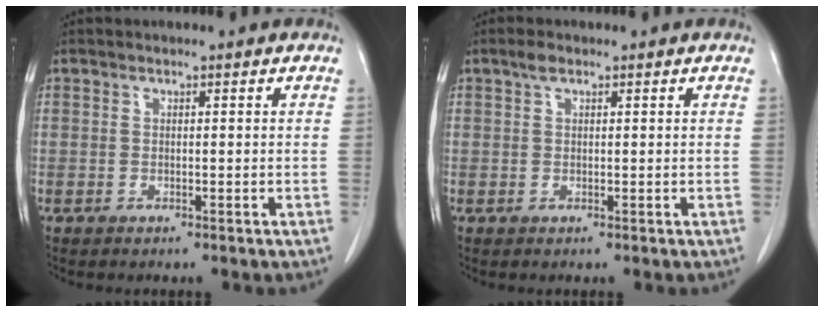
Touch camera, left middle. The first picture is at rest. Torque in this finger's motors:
{"motor_torque": [-0.03, 0.12, -0.19, -0.02]}